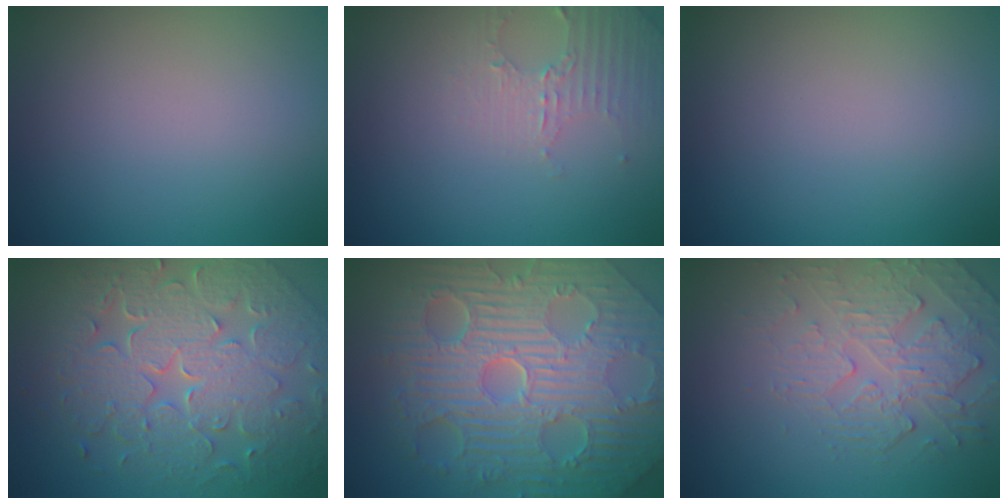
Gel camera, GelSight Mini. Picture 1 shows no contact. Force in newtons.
{"total": 2.6, "press": 2.5, "slide": 0.7}
{"total": 0.0}
{"total": 9.3, "press": 6.7, "slide": 6.4}
{"total": 11.5, "press": 7.5, "slide": 8.8}
{"total": 2.7, "press": 2.1, "slide": 1.7}